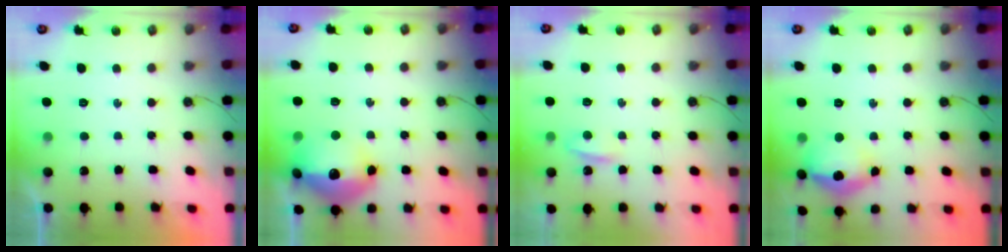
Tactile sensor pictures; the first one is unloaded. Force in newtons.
{"total": 18.4, "press": 18.4, "slide": 1.4}
{"total": 4.5, "press": 4.4, "slide": 0.8}
{"total": 14.3, "press": 14.2, "slide": 2.3}